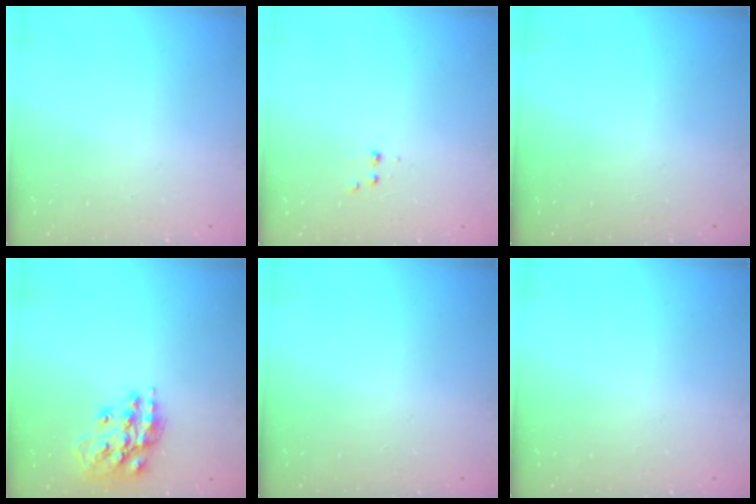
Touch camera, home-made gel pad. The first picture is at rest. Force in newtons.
{"total": 2.9, "press": 2.7, "slide": 1.0}
{"total": 0.0}
{"total": 16.1, "press": 16.1, "slide": 1.5}
{"total": 0.0}
{"total": 0.0}